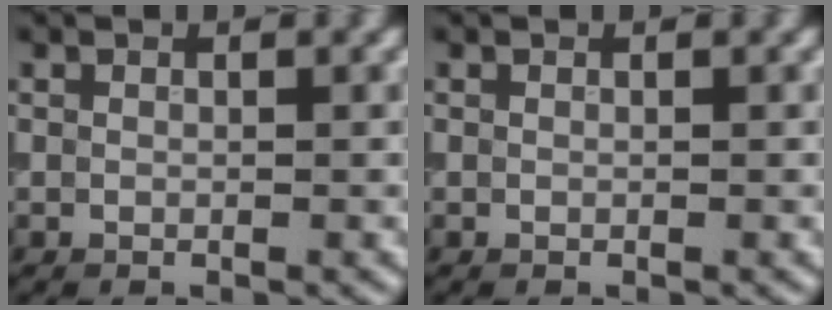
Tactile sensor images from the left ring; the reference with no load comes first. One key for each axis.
{"total": 0.0}